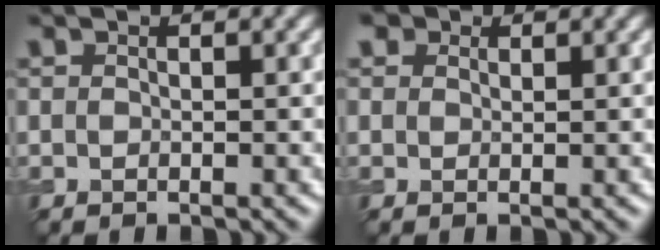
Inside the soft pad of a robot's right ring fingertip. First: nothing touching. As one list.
[{"total": 2.5, "force": [1.7, 1.6, 1.0], "torque": [-0.020, 0.004, 0.007]}]